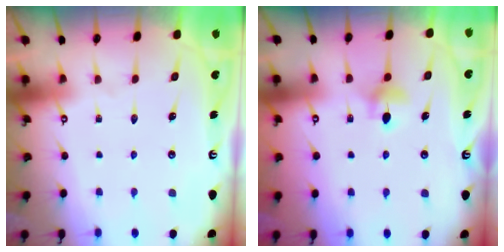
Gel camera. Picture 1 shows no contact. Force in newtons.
{"total": 5.9, "press": 5.9, "slide": 0.5}